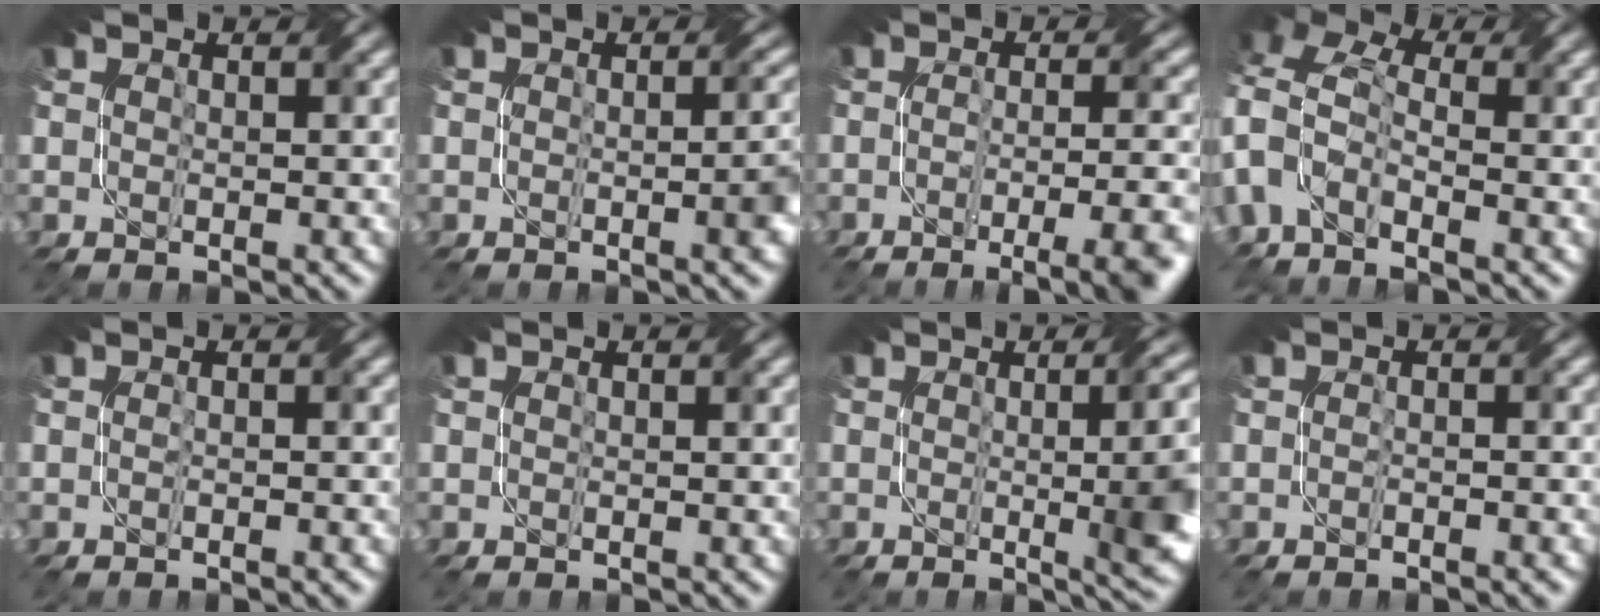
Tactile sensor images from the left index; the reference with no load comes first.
{"total": 3.0, "force": [-0.5, 0.9, 2.8], "torque": [-0.029, 0.001, -0.006]}
{"total": 7.6, "force": [-3.1, 2.0, 6.6], "torque": [-0.070, -0.006, -0.041]}
{"total": 7.2, "force": [-1.9, 4.5, 5.3], "torque": [-0.130, 0.008, -0.051]}
{"total": 1.2, "force": [-0.5, 0.3, 1.0], "torque": [-0.009, -0.004, -0.012]}
{"total": 0.0}
{"total": 11.9, "force": [0.2, 4.7, 10.9], "torque": [-0.080, 0.010, 0.000]}
{"total": 1.6, "force": [-0.9, 0.3, 1.3], "torque": [-0.012, -0.003, -0.018]}